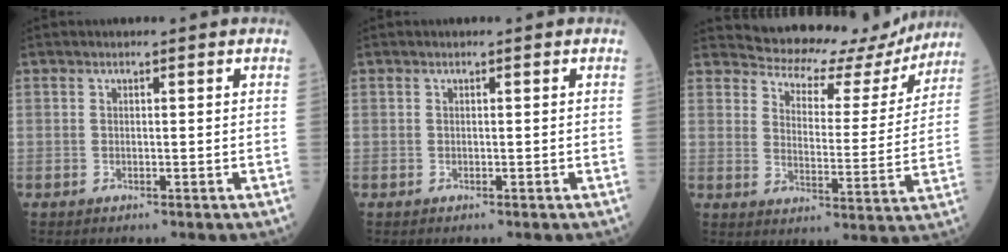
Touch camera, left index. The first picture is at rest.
{"total": 0.0}
{"total": 15.3, "force": [14.3, 5.0, 2.4], "torque": [-0.011, -0.017, 0.168]}